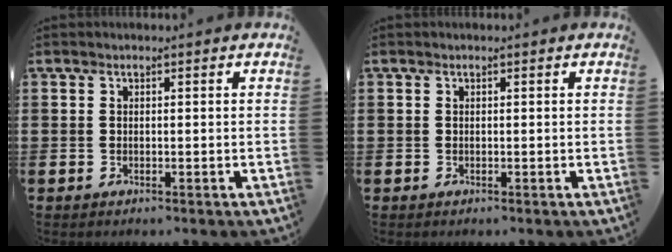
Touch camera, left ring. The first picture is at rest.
{"total": 0.0}